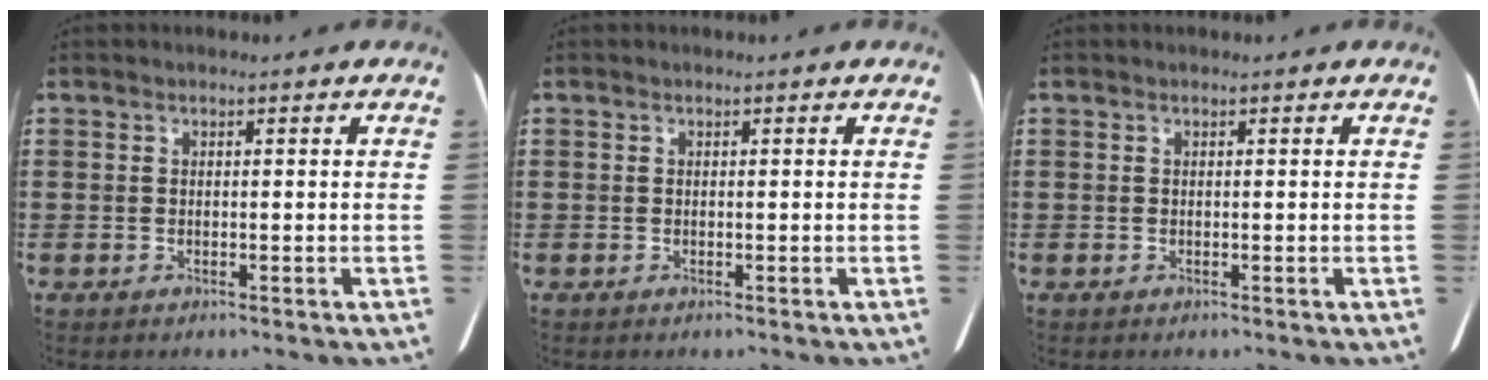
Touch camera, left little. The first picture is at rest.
{"total": 0.0}
{"total": 0.0}